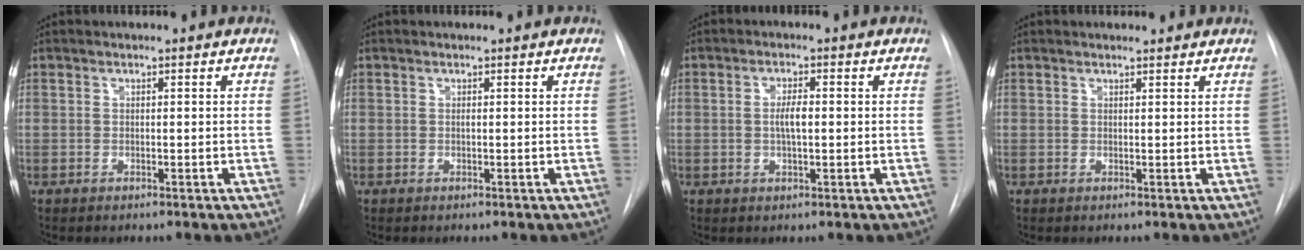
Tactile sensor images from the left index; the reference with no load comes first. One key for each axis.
{"total": 0.0}
{"total": 2.9, "fx": 0.1, "fy": 0.7, "fz": 2.8, "tx": -0.052, "ty": 0.002, "tz": 0.001}
{"total": 2.7, "fx": 2.6, "fy": 0.7, "fz": 0.5, "tx": -0.009, "ty": 0.014, "tz": 0.031}